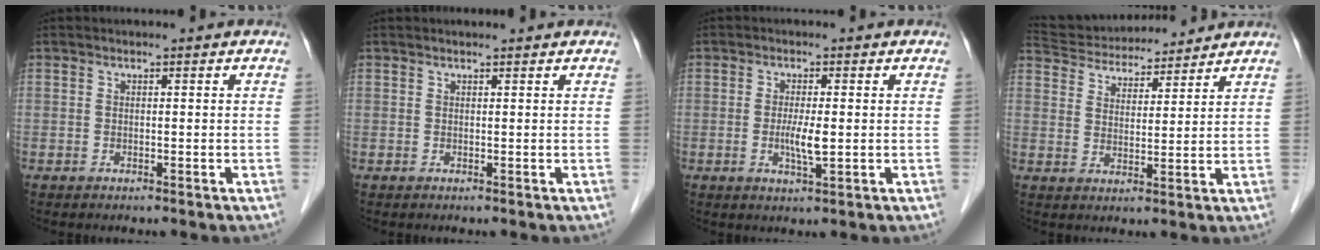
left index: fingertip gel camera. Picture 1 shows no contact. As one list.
[{"total": 1.6, "force": [1.5, 0.1, 0.5], "torque": [-0.009, 0.013, 0.021]}, {"total": 3.5, "force": [-0.4, 0.5, 3.4], "torque": [-0.069, -0.009, -0.006]}, {"total": 13.9, "force": [12.9, 3.2, 3.9], "torque": [-0.070, 0.034, 0.210]}]